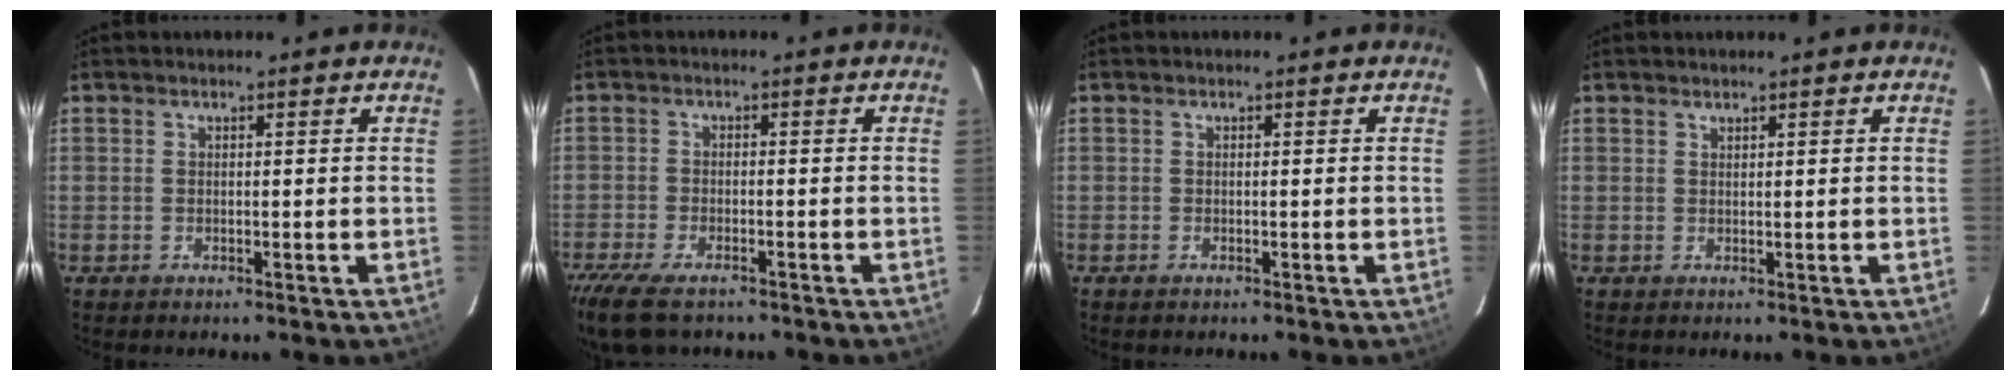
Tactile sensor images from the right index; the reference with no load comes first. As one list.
[{"total": 9.8, "force": [-7.7, 3.4, 5.1], "torque": [-0.132, -0.035, -0.141]}, {"total": 0.0}, {"total": 0.6, "force": [0.5, 0.1, 0.0], "torque": [-0.001, 0.001, 0.011]}]